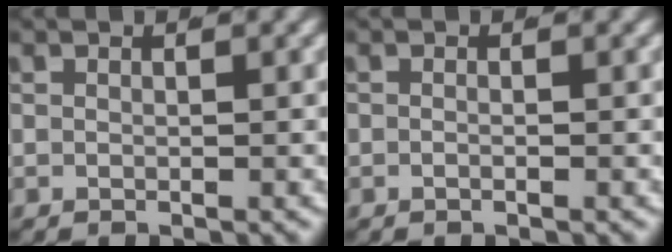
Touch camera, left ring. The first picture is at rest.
{"total": 0.5, "force": [-0.2, 0.3, 0.3], "torque": [-0.007, 0.001, -0.006]}